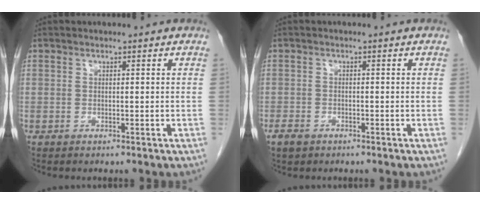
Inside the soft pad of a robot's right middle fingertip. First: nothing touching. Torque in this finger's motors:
{"motor_torque": [0.45, 0.02, 0.27, 0.04]}